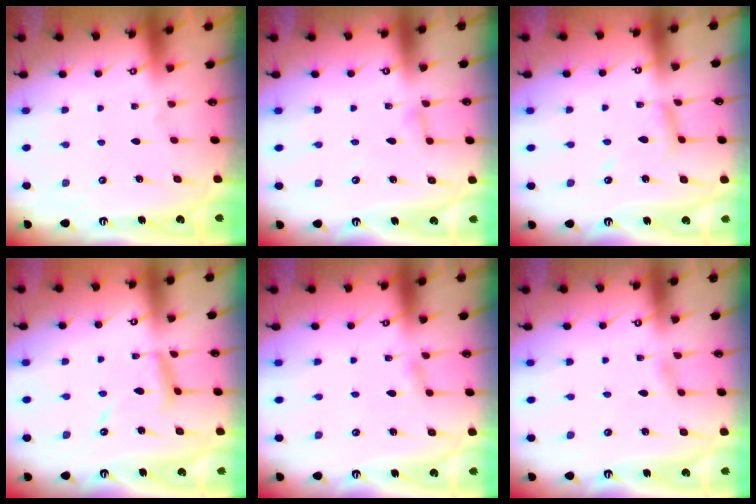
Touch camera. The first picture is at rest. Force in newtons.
{"total": 3.0, "press": 3.0, "slide": 0.3}
{"total": 7.2, "press": 7.2, "slide": 0.5}
{"total": 10.5, "press": 10.5, "slide": 1.0}
{"total": 3.3, "press": 3.3, "slide": 0.4}
{"total": 2.2, "press": 2.2, "slide": 0.3}